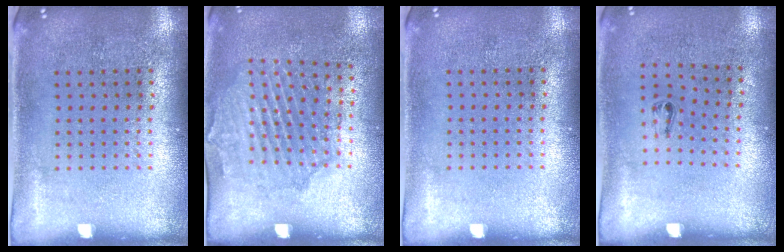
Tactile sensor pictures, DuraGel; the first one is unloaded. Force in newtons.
{"total": 1.7, "press": 1.5, "slide": 0.8}
{"total": 0.0}
{"total": 0.5, "press": 0.3, "slide": 0.5}